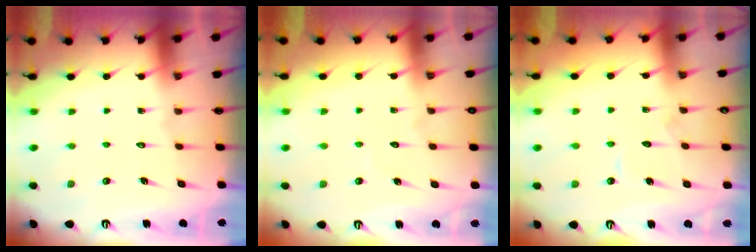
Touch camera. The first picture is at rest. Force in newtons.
{"total": 2.1, "press": 2.1, "slide": 0.2}
{"total": 3.9, "press": 3.8, "slide": 0.2}